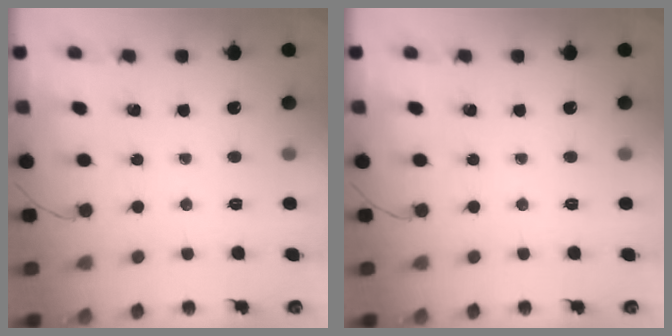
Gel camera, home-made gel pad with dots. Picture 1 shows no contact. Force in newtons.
{"total": 0.0}